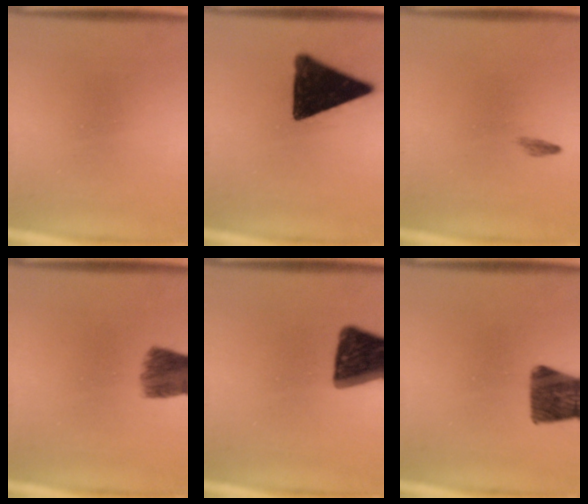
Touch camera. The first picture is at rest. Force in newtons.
{"total": 15.2}
{"total": 0.5}
{"total": 7.5}
{"total": 14.4}
{"total": 10.9}